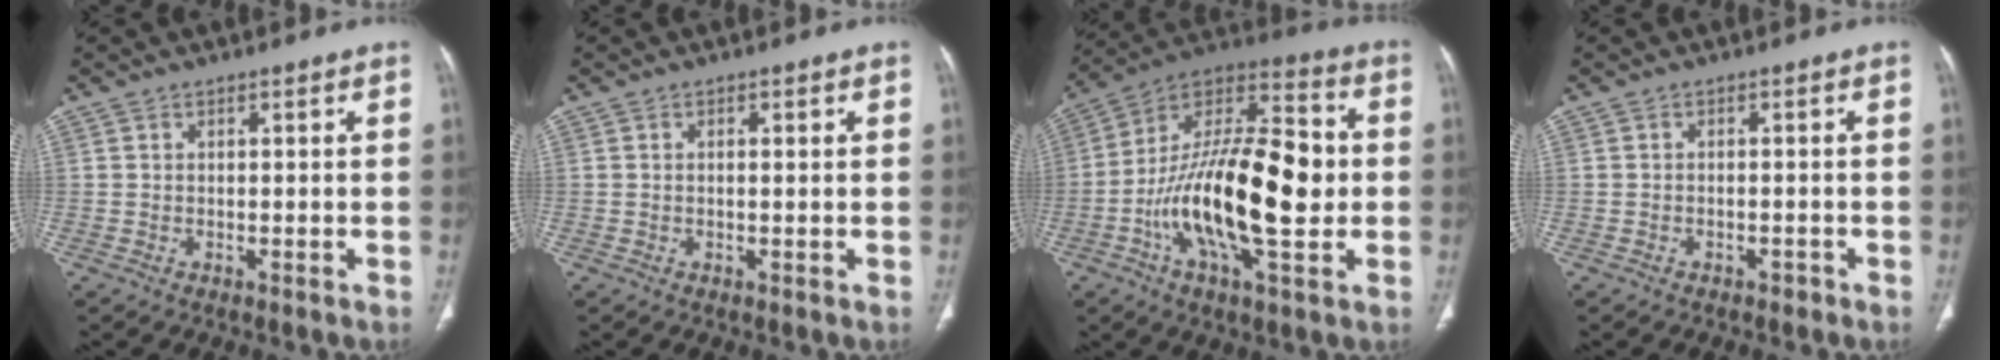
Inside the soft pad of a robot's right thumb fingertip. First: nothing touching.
{"total": 0.9, "force": [0.3, 0.2, 0.8], "torque": [-0.016, 0.002, 0.004]}
{"total": 25.3, "force": [-3.0, 10.2, 23.0], "torque": [-0.390, 0.025, -0.054]}
{"total": 1.2, "force": [-0.9, 0.7, 0.4], "torque": [-0.010, 0.005, -0.012]}